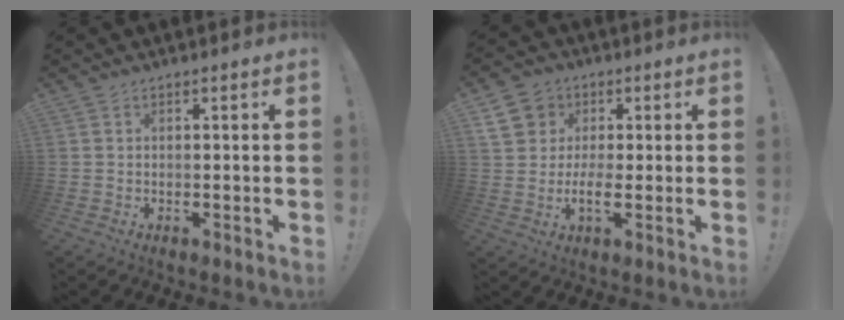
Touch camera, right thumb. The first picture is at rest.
{"total": 8.7, "force": [0.6, 7.1, 4.9], "torque": [-0.090, 0.000, 0.018]}